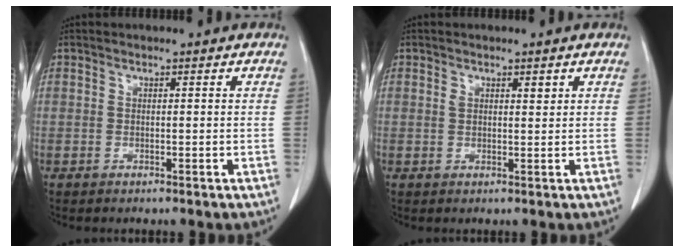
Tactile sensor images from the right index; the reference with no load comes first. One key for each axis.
{"total": 1.6, "fx": 0.9, "fy": 0.7, "fz": 1.2, "tx": -0.021, "ty": 0.002, "tz": 0.016}